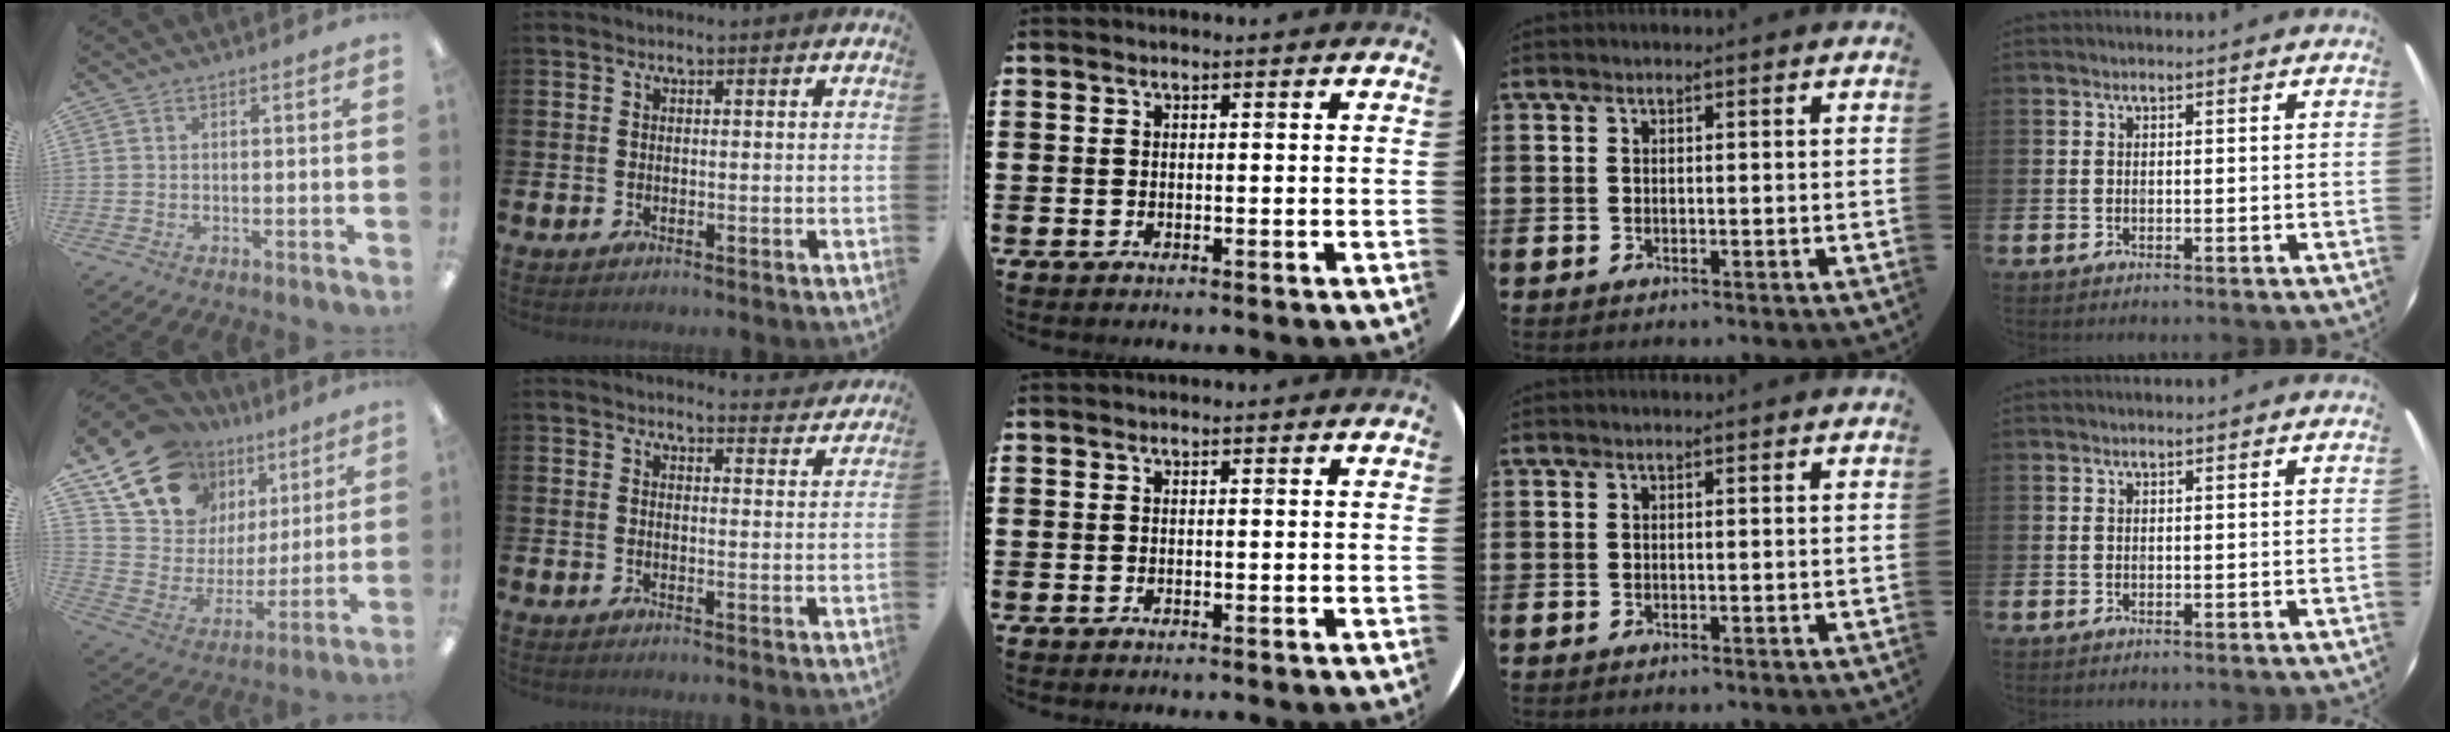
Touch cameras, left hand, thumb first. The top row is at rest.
{"thumb": {"total": 18.4, "force": [12.2, 12.1, 6.4], "torque": [-0.133, -0.071, 0.230]}, "index": {"total": 3.2, "force": [3.2, 0.2, 0.0], "torque": [0.010, -0.025, 0.054]}}